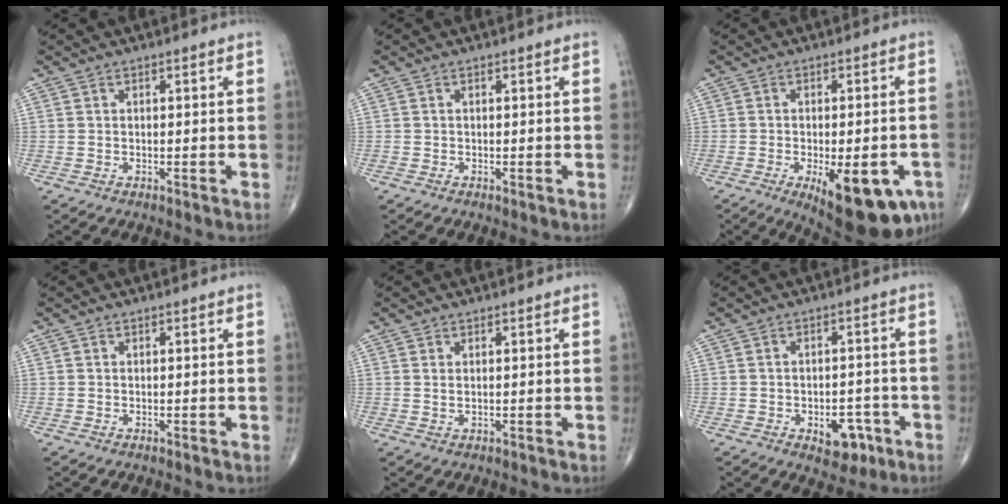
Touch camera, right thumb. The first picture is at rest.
{"total": 0.0}
{"total": 16.2, "force": [-6.8, 6.5, 13.2], "torque": [-0.136, 0.004, -0.077]}
{"total": 0.0}
{"total": 0.7, "force": [0.3, 0.2, 0.6], "torque": [-0.015, 0.001, 0.007]}
{"total": 6.6, "force": [-3.0, 4.1, 4.3], "torque": [-0.029, 0.022, -0.033]}